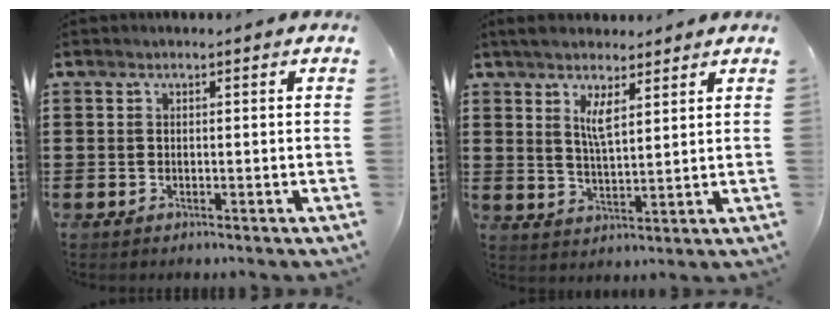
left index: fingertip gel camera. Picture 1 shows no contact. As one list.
[{"total": 5.3, "force": [3.2, 1.4, 4.0], "torque": [-0.084, 0.001, 0.057]}]